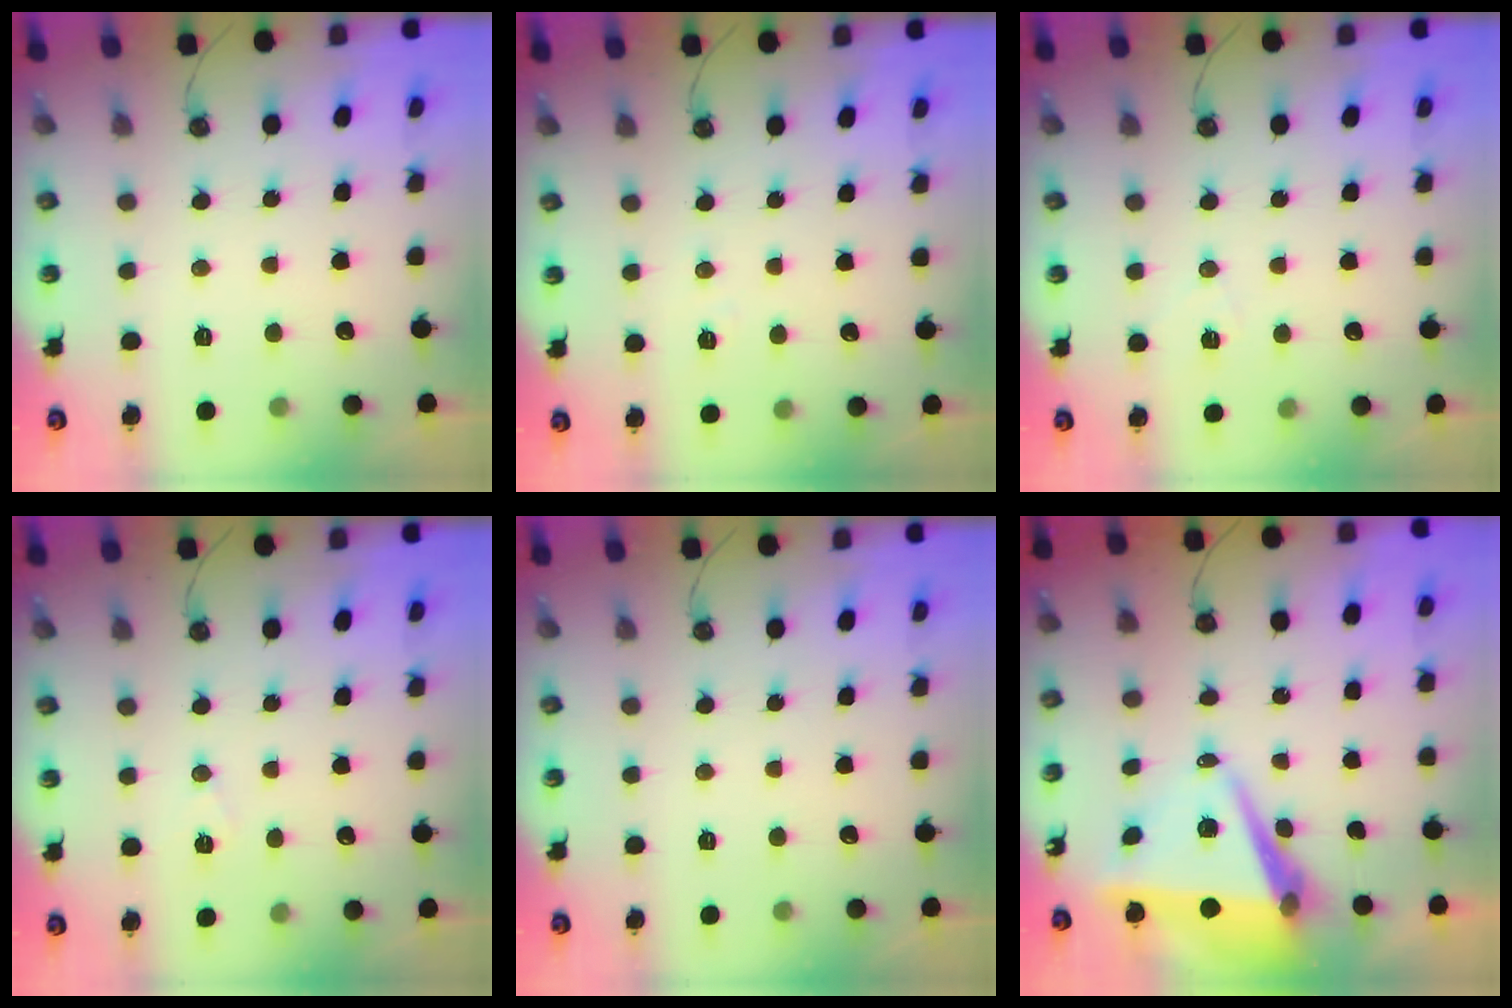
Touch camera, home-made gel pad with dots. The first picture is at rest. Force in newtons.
{"total": 4.7, "press": 4.6, "slide": 1.2}
{"total": 6.9, "press": 5.7, "slide": 3.8}
{"total": 5.9, "press": 3.8, "slide": 4.5}
{"total": 0.0}
{"total": 8.9, "press": 7.7, "slide": 4.4}